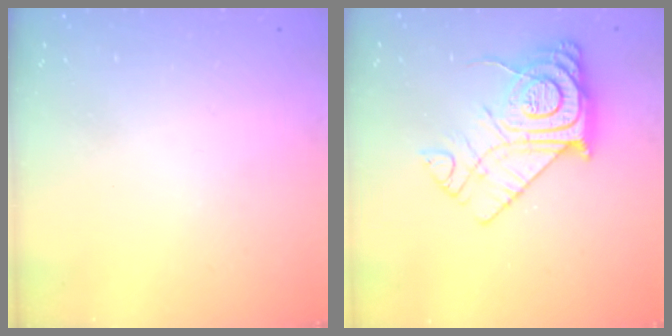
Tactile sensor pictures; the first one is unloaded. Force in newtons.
{"total": 16.4, "press": 16.3, "slide": 1.7}